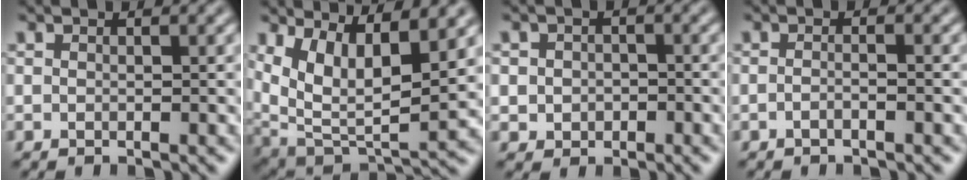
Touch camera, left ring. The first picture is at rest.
{"total": 9.2, "force": [3.9, 3.8, 7.4], "torque": [-0.140, -0.017, 0.079]}
{"total": 2.1, "force": [-0.4, 1.9, 0.8], "torque": [0.000, -0.005, -0.009]}
{"total": 1.1, "force": [-0.6, 0.3, 0.9], "torque": [-0.015, -0.001, -0.015]}